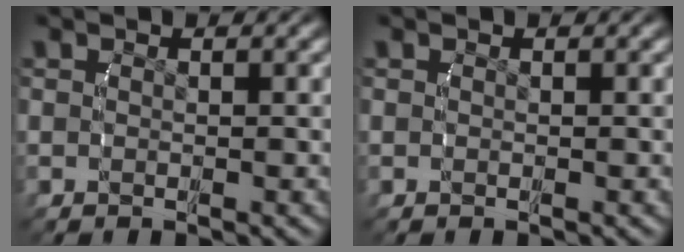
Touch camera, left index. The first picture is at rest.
{"total": 0.0}